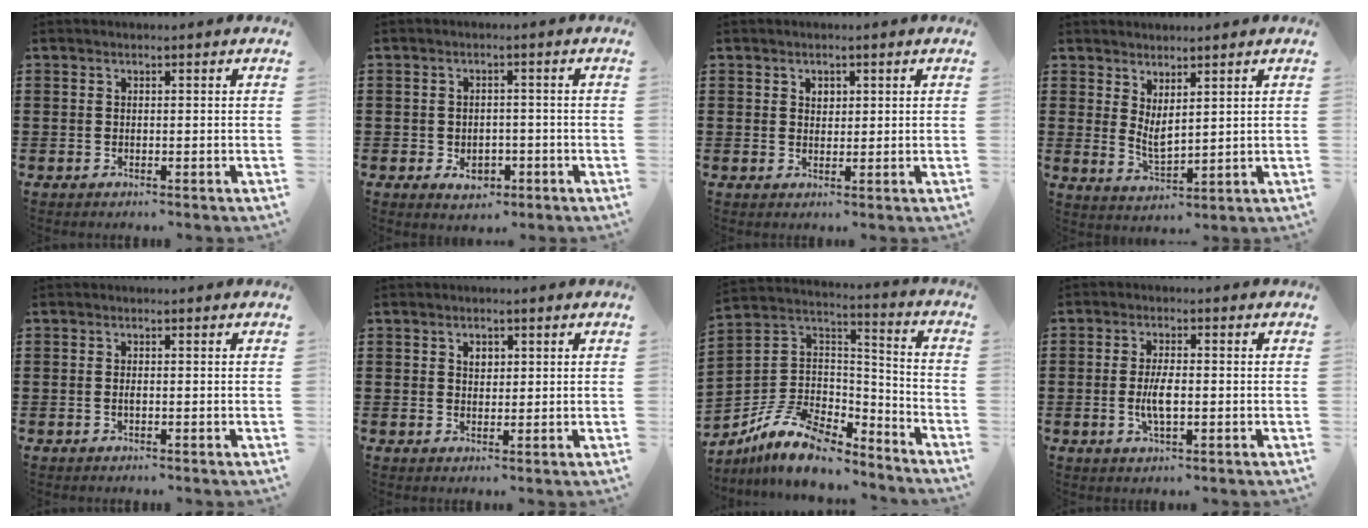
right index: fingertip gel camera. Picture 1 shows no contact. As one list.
[{"total": 3.4, "force": [-1.3, 2.4, 1.9], "torque": [-0.029, 0.000, -0.027]}, {"total": 1.4, "force": [0.7, 1.1, 0.6], "torque": [-0.015, 0.006, 0.013]}, {"total": 2.9, "force": [1.7, 0.9, 2.2], "torque": [-0.046, -0.004, 0.033]}, {"total": 0.7, "force": [-0.1, 0.1, 0.6], "torque": [-0.012, -0.003, -0.002]}, {"total": 1.8, "force": [0.8, 1.3, 1.0], "torque": [-0.015, 0.004, 0.012]}, {"total": 11.3, "force": [-8.3, 5.4, 5.4], "torque": [-0.126, 0.029, -0.158]}, {"total": 4.7, "force": [-0.6, 1.5, 4.4], "torque": [-0.099, -0.006, -0.019]}]